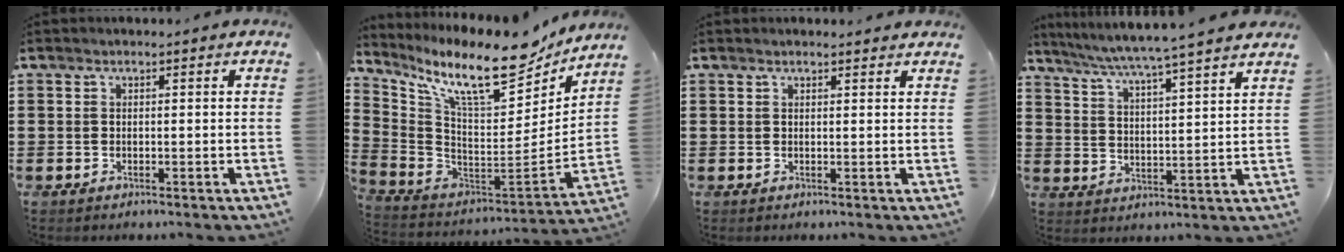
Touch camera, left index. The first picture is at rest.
{"total": 13.8, "force": [10.0, 3.0, 8.9], "torque": [-0.193, -0.069, 0.168]}
{"total": 1.1, "force": [1.1, 0.1, 0.3], "torque": [-0.009, 0.001, 0.020]}
{"total": 5.3, "force": [4.8, -0.9, 2.1], "torque": [-0.061, -0.037, 0.077]}